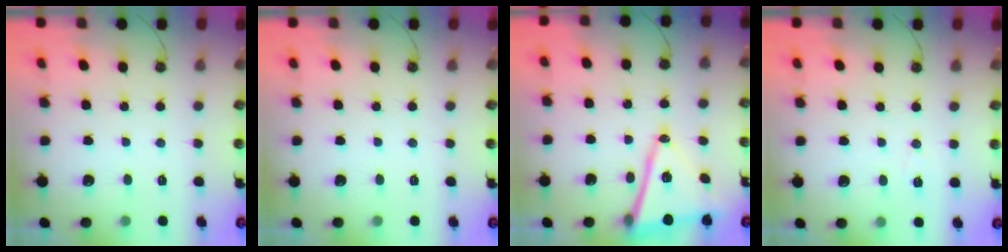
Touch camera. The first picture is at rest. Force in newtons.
{"total": 0.0}
{"total": 14.3, "press": 13.8, "slide": 3.7}
{"total": 5.2, "press": 2.7, "slide": 4.5}